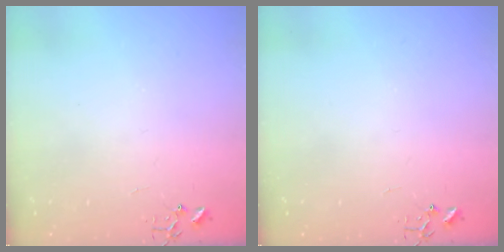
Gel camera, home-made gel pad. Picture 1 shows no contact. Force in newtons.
{"total": 0.0}